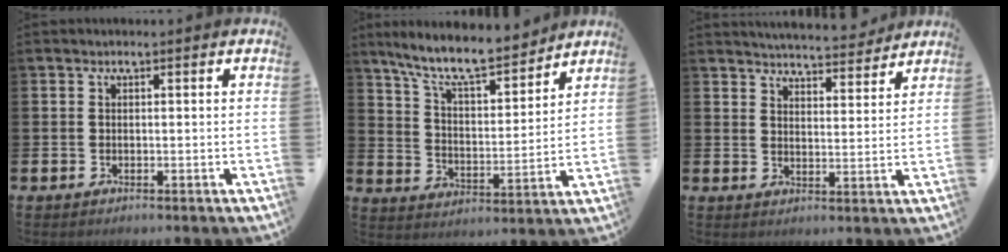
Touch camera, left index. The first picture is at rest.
{"total": 10.1, "force": [9.0, 1.8, 4.1], "torque": [-0.112, -0.058, 0.158]}
{"total": 5.4, "force": [5.3, 0.5, 0.3], "torque": [-0.013, -0.039, 0.094]}